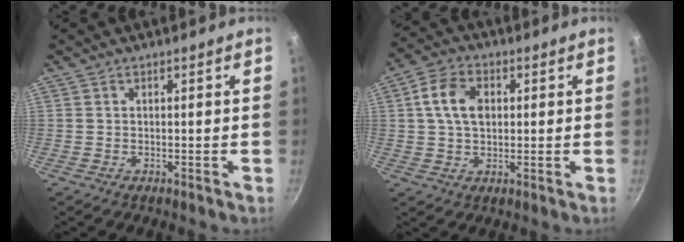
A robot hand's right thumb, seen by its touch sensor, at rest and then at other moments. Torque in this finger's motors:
{"motor_torque": [0.22, 2.02, 0.78, -0.13, 0.05]}